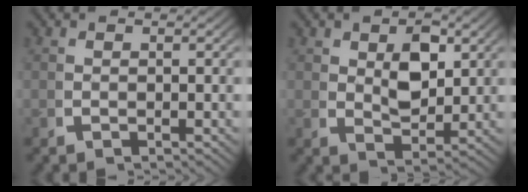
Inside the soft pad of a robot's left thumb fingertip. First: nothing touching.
{"total": 3.6, "force": [1.1, 2.1, 2.7], "torque": [-0.046, -0.019, 0.032]}